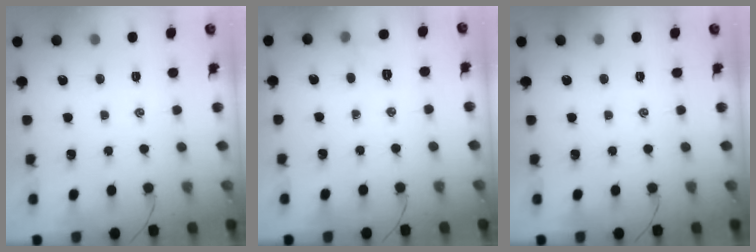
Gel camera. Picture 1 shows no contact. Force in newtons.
{"total": 5.1, "press": 4.9, "slide": 1.4}
{"total": 0.0}